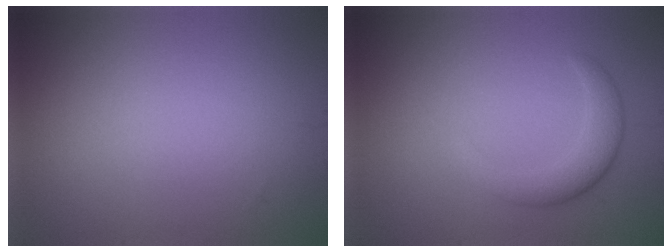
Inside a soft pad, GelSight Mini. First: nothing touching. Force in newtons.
{"total": 2.9, "press": 2.9, "slide": 0.1}